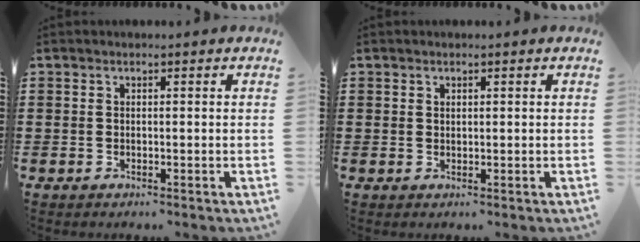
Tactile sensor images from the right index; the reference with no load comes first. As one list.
[{"total": 0.6, "force": [0.4, 0.4, 0.1], "torque": [-0.004, 0.001, 0.009]}]